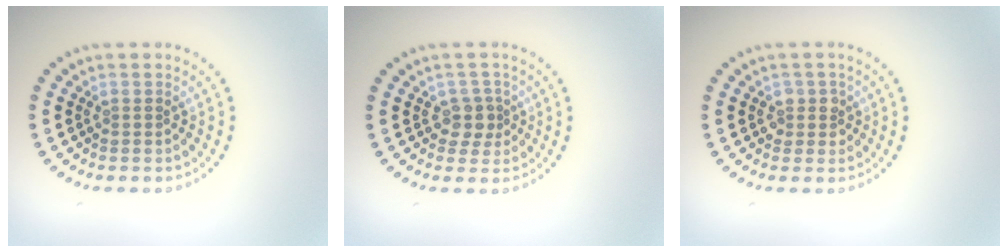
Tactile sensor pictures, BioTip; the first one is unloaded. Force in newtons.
{"total": 2.0, "press": 1.7, "slide": 1.1}
{"total": 1.5, "press": 1.4, "slide": 0.5}